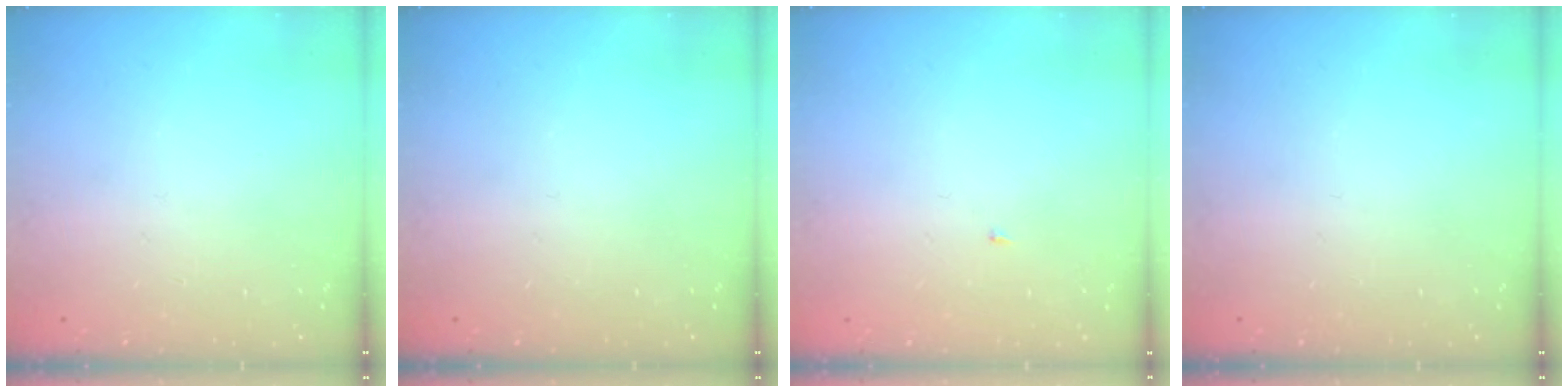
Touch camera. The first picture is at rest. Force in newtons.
{"total": 0.0}
{"total": 1.8, "press": 1.8, "slide": 0.2}
{"total": 0.0}